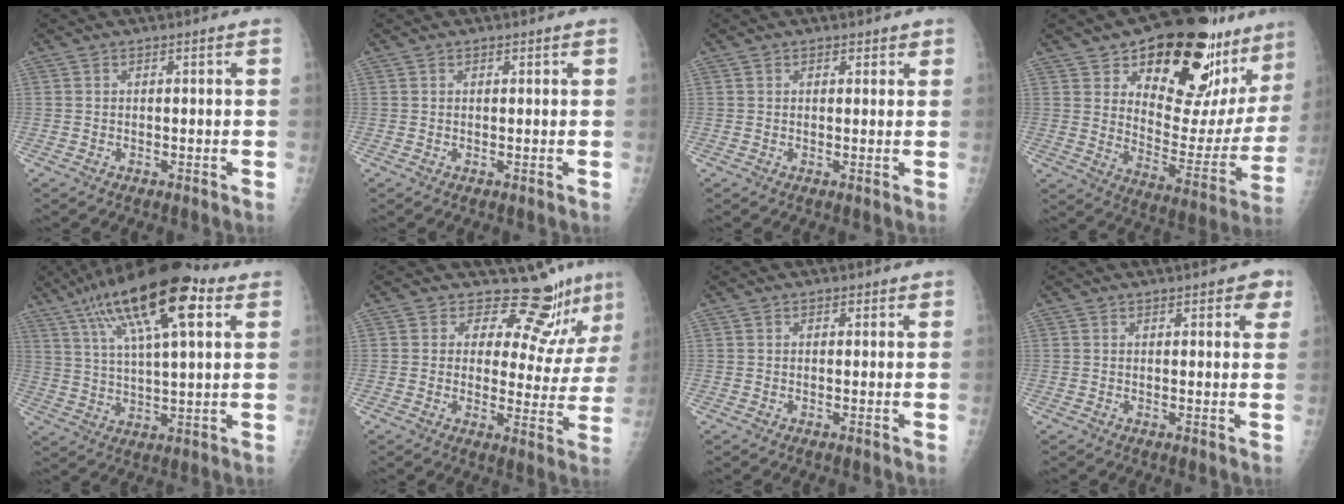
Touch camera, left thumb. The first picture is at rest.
{"total": 0.6, "force": [0.4, 0.4, 0.2], "torque": [0.001, -0.002, 0.004]}
{"total": 1.7, "force": [1.1, 1.2, 0.5], "torque": [0.012, -0.005, 0.010]}
{"total": 28.8, "force": [18.8, 12.0, 18.2], "torque": [-0.219, -0.084, 0.268]}
{"total": 21.2, "force": [10.3, 6.5, 17.4], "torque": [-0.288, -0.001, 0.173]}
{"total": 11.6, "force": [10.6, 3.7, 3.0], "torque": [0.000, -0.087, 0.126]}
{"total": 1.3, "force": [0.9, 0.9, 0.4], "torque": [0.007, -0.004, 0.008]}
{"total": 3.8, "force": [2.5, 1.8, 2.3], "torque": [0.002, -0.009, 0.027]}